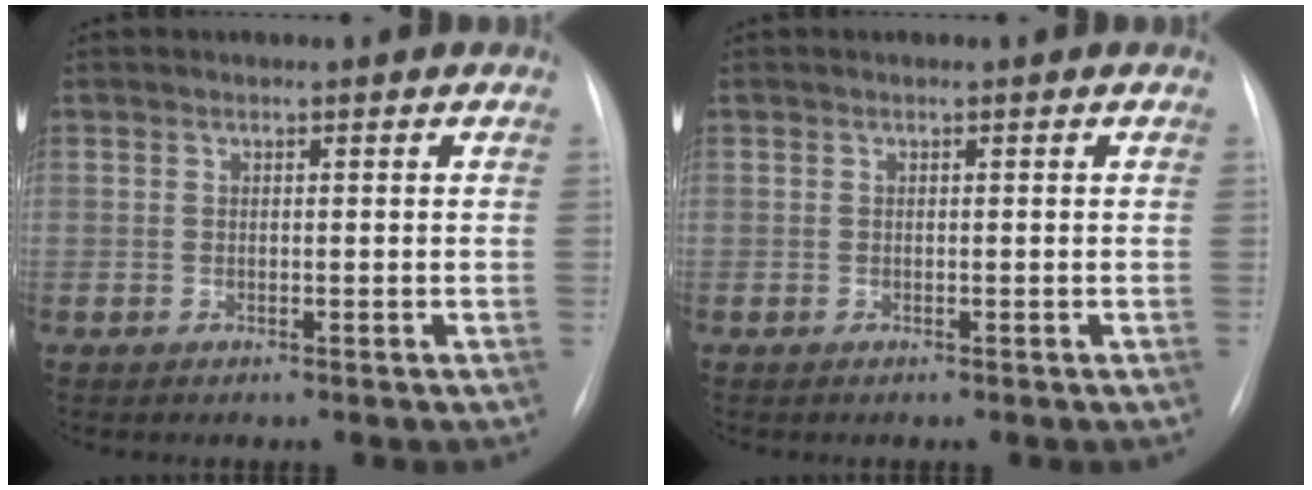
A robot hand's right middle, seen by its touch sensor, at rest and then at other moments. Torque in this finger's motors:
{"motor_torque": [0.44, -0.50, -0.03, -0.03]}